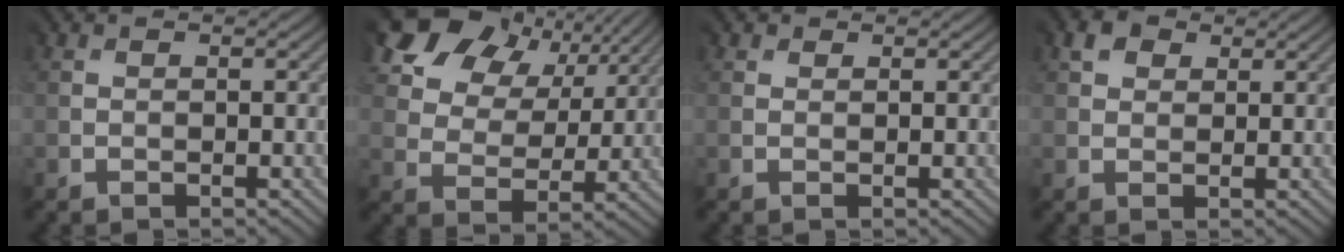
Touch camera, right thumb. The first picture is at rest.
{"total": 12.6, "force": [7.7, 8.1, 5.9], "torque": [-0.136, 0.028, 0.121]}
{"total": 1.1, "force": [0.9, 0.6, -0.4], "torque": [0.007, -0.002, 0.014]}
{"total": 2.5, "force": [2.0, 1.6, -0.1], "torque": [-0.008, 0.000, 0.034]}